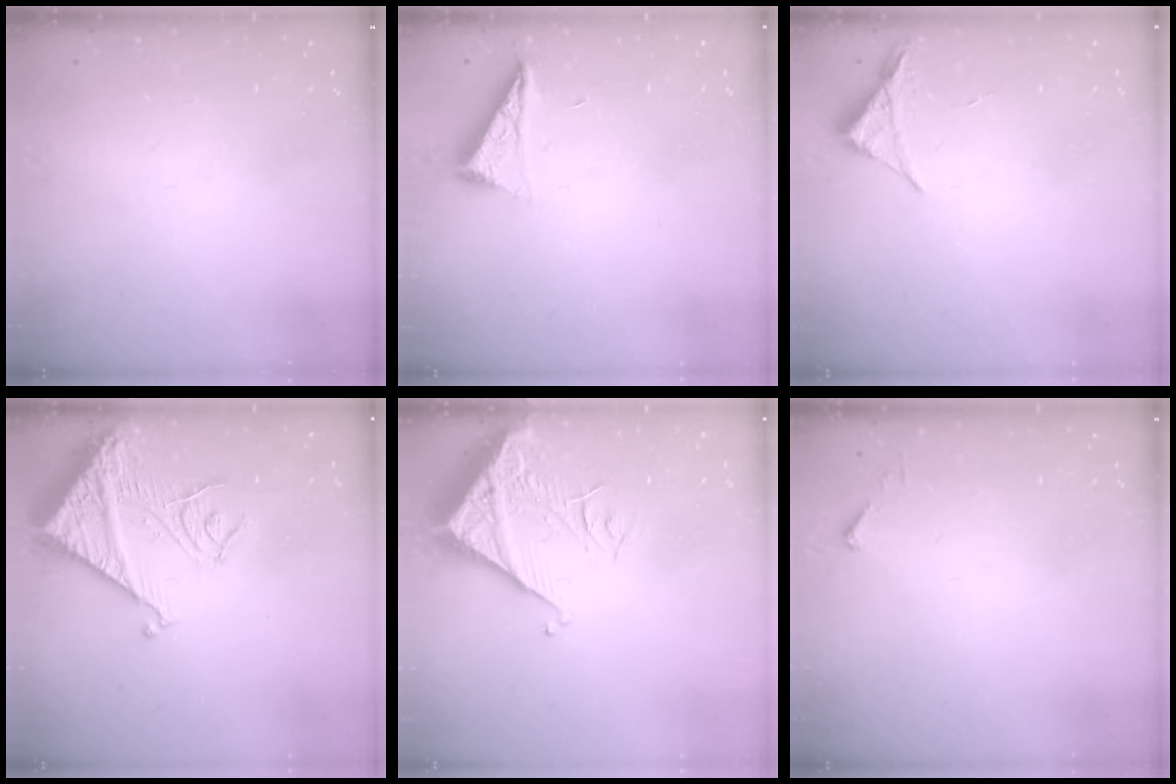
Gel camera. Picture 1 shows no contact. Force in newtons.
{"total": 7.1, "press": 7.1, "slide": 0.5}
{"total": 3.4, "press": 3.4, "slide": 0.6}
{"total": 15.6, "press": 15.4, "slide": 1.8}
{"total": 7.5, "press": 7.4, "slide": 1.0}
{"total": 2.7, "press": 2.7, "slide": 0.3}